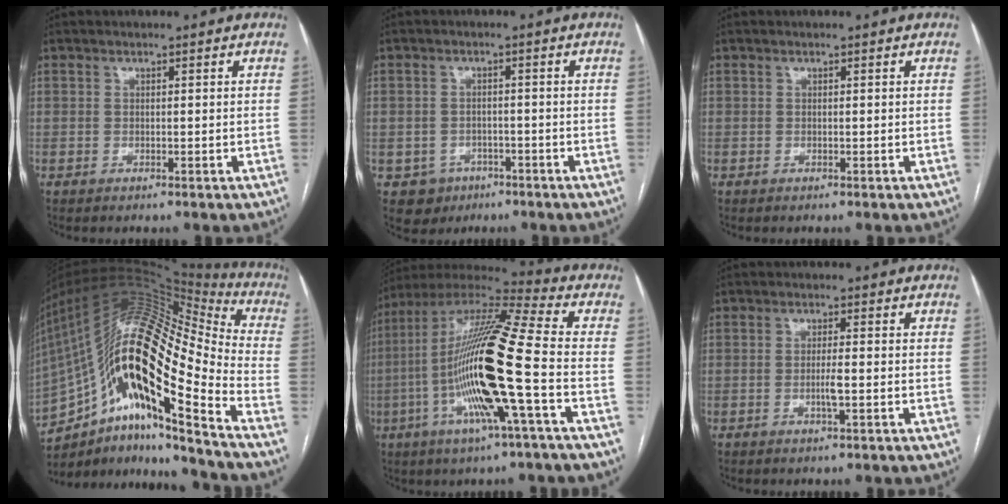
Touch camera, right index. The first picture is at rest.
{"total": 4.6, "force": [-2.1, 4.1, 0.2], "torque": [0.002, 0.012, -0.025]}
{"total": 0.0}
{"total": 27.0, "force": [-13.1, 5.8, 22.9], "torque": [-0.409, 0.031, -0.229]}
{"total": 20.7, "force": [-4.1, 0.5, 20.3], "torque": [-0.401, -0.010, -0.087]}
{"total": 2.3, "force": [-0.4, 0.1, 2.3], "torque": [-0.040, -0.001, -0.007]}